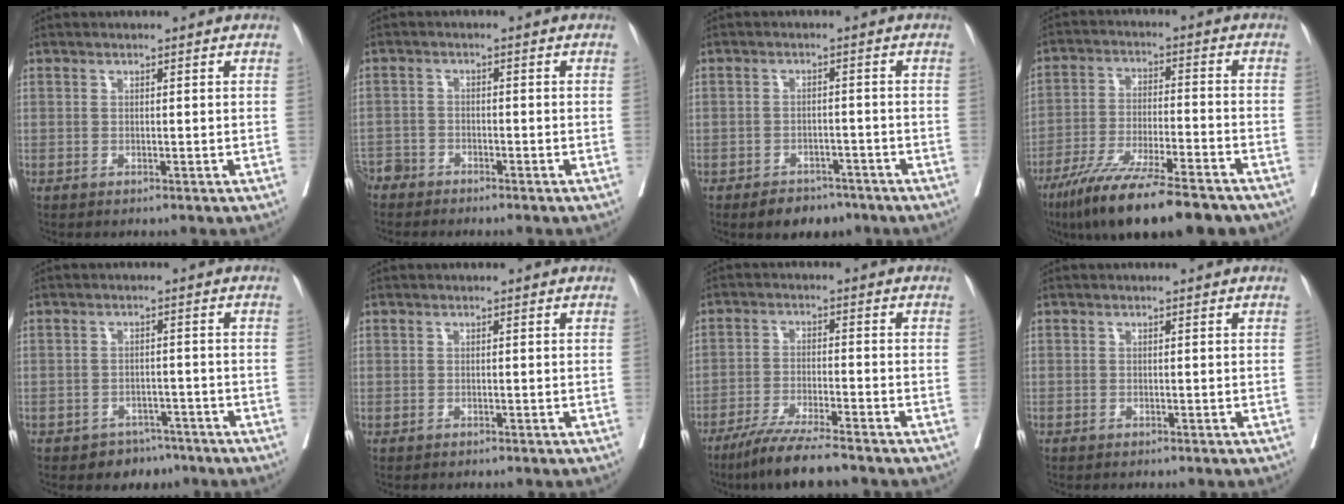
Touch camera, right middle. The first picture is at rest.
{"total": 3.4, "force": [-3.3, 0.8, -0.2], "torque": [0.010, -0.007, -0.066]}
{"total": 4.9, "force": [-3.7, 2.7, 1.7], "torque": [-0.017, 0.005, -0.051]}
{"total": 17.6, "force": [-13.6, 2.3, 11.0], "torque": [-0.170, -0.034, -0.223]}
{"total": 3.6, "force": [-2.7, 2.4, 0.4], "torque": [0.001, 0.011, -0.034]}
{"total": 0.0}
{"total": 8.1, "force": [-6.6, -0.2, 4.7], "torque": [-0.078, -0.025, -0.118]}
{"total": 0.0}